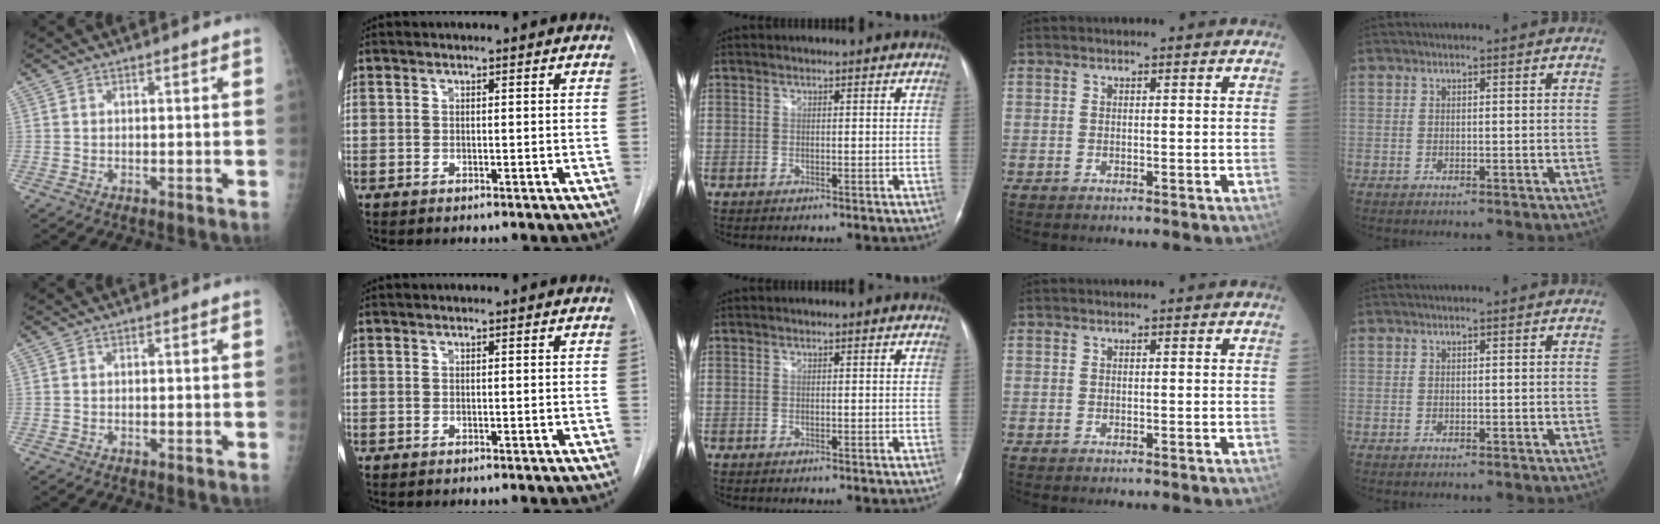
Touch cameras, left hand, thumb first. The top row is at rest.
{}